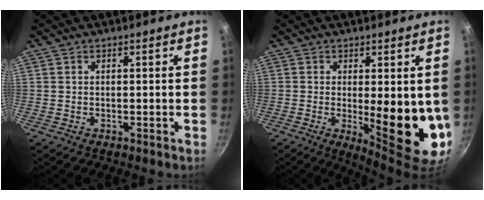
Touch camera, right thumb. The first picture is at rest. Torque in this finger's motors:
{"motor_torque": [2.56, 2.45, 1.66, 0.44, 0.33]}